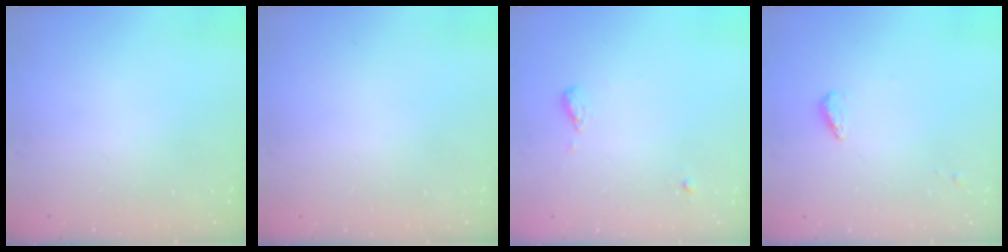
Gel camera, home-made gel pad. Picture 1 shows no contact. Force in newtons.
{"total": 0.8, "press": 0.8, "slide": 0.1}
{"total": 7.0, "press": 6.3, "slide": 2.9}
{"total": 3.4, "press": 3.4, "slide": 0.5}